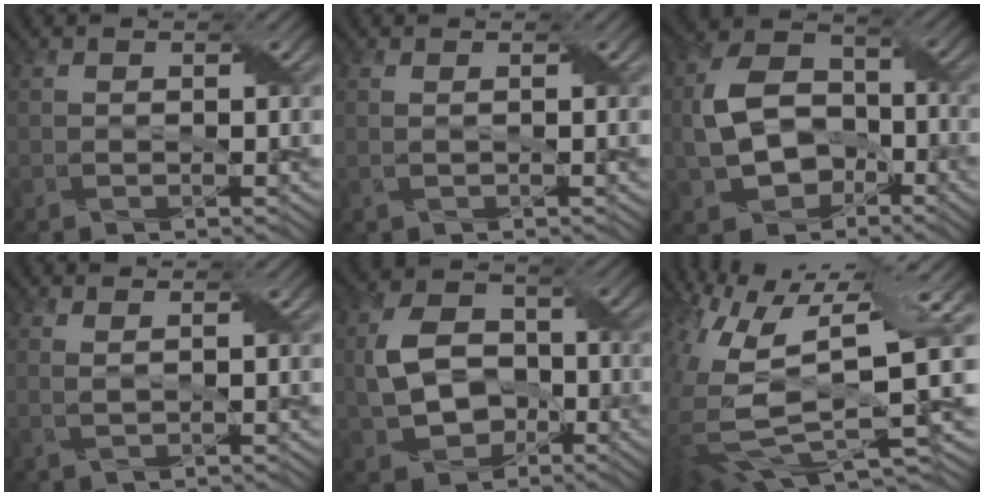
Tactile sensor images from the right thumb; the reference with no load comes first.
{"total": 0.6, "force": [0.2, 0.2, 0.5], "torque": [-0.011, 0.006, 0.000]}
{"total": 9.8, "force": [-2.4, 7.2, 6.2], "torque": [-0.135, -0.001, -0.053]}
{"total": 1.7, "force": [0.9, 0.6, 1.2], "torque": [-0.020, -0.001, 0.008]}
{"total": 7.8, "force": [-1.4, 5.9, 4.9], "torque": [-0.103, 0.004, -0.029]}
{"total": 14.0, "force": [0.0, 5.3, 13.0], "torque": [-0.317, -0.013, 0.027]}